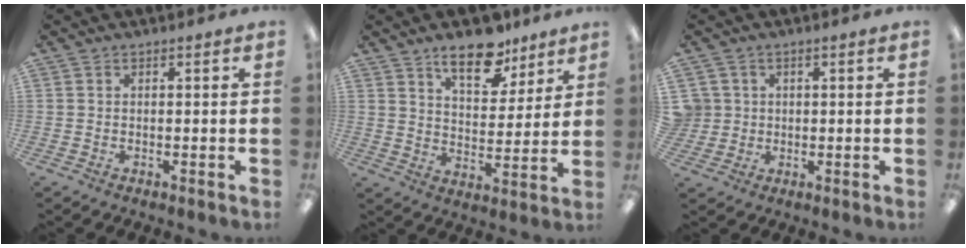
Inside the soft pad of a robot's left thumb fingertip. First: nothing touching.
{"total": 12.9, "force": [9.5, 5.8, 6.5], "torque": [-0.081, -0.056, 0.166]}
{"total": 3.9, "force": [0.6, 3.8, 0.1], "torque": [-0.015, 0.007, 0.013]}